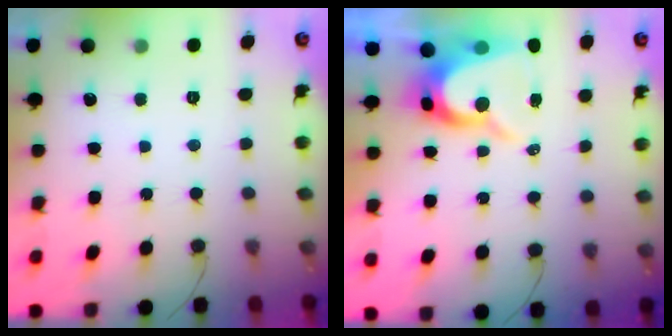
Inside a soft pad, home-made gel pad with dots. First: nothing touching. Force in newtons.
{"total": 9.8, "press": 9.7, "slide": 0.7}